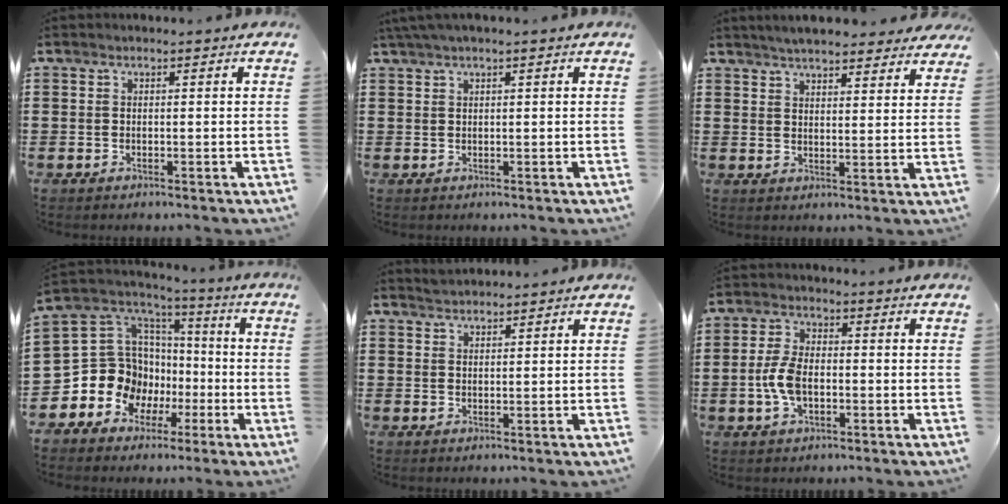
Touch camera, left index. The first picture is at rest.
{"total": 1.3, "force": [0.7, 0.0, 1.1], "torque": [-0.020, -0.002, 0.014]}
{"total": 4.8, "force": [4.6, 0.4, 1.2], "torque": [-0.038, -0.014, 0.085]}
{"total": 11.8, "force": [-2.3, 11.2, 3.1], "torque": [-0.116, -0.027, -0.028]}
{"total": 1.8, "force": [1.8, 0.2, 0.1], "torque": [-0.006, 0.002, 0.036]}
{"total": 5.9, "force": [-1.1, 3.2, 4.9], "torque": [-0.121, -0.003, -0.027]}